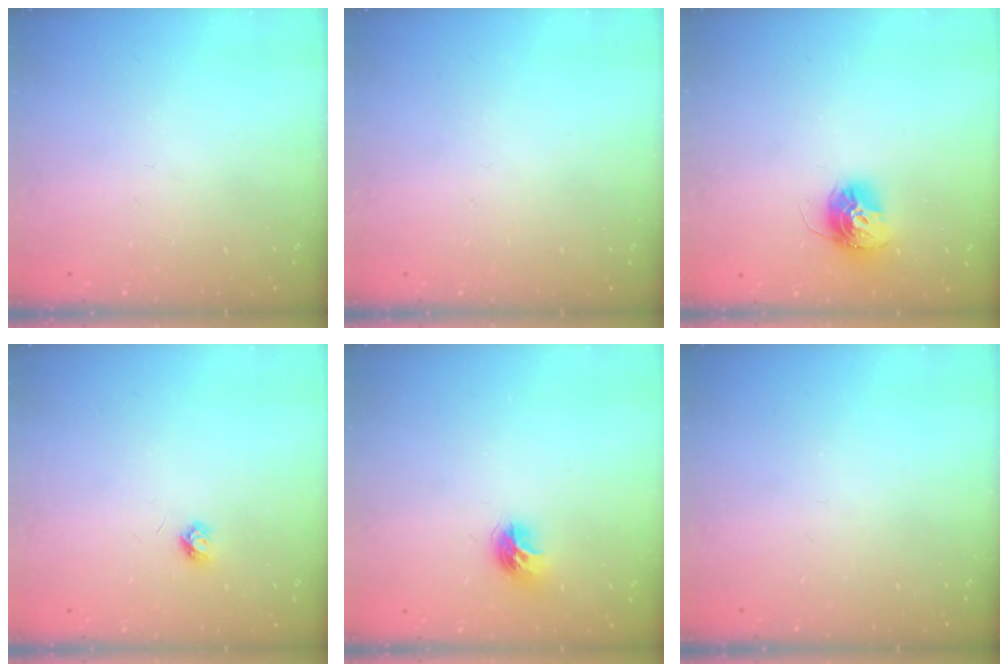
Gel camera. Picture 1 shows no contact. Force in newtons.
{"total": 0.0}
{"total": 12.4, "press": 12.4, "slide": 1.0}
{"total": 3.7, "press": 3.7, "slide": 0.5}
{"total": 8.6, "press": 8.6, "slide": 0.0}
{"total": 0.0}